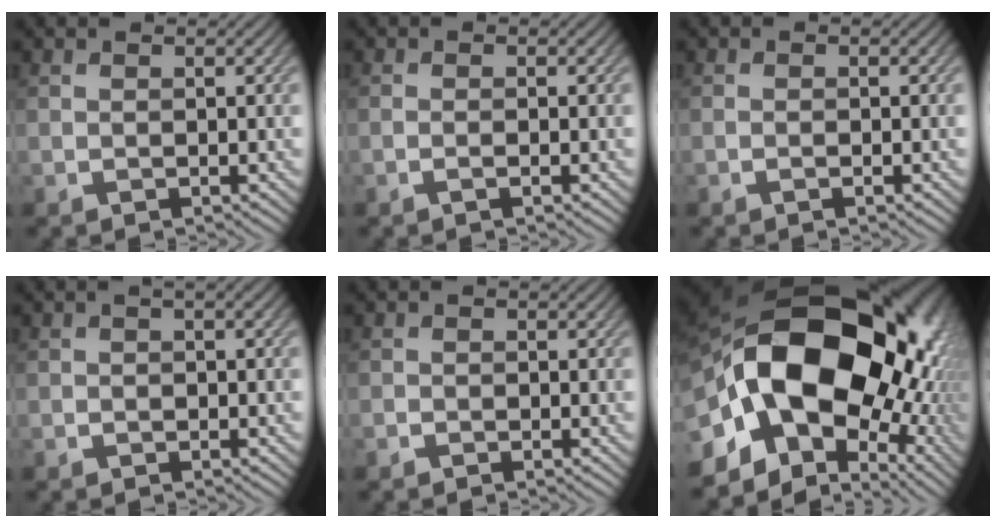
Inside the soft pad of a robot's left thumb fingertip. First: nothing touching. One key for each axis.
{"total": 1.0, "fx": -0.4, "fy": 0.1, "fz": 0.8, "tx": -0.016, "ty": 0.001, "tz": -0.011}
{"total": 0.7, "fx": -0.4, "fy": 0.1, "fz": 0.5, "tx": -0.010, "ty": -0.001, "tz": -0.007}
{"total": 1.3, "fx": -0.1, "fy": 0.6, "fz": 1.2, "tx": -0.019, "ty": 0.001, "tz": -0.001}
{"total": 0.9, "fx": -0.7, "fy": 0.5, "fz": 0.2, "tx": -0.004, "ty": -0.001, "tz": -0.014}
{"total": 22.9, "fx": -0.3, "fy": 15.9, "fz": 16.4, "tx": -0.321, "ty": -0.028, "tz": 0.018}